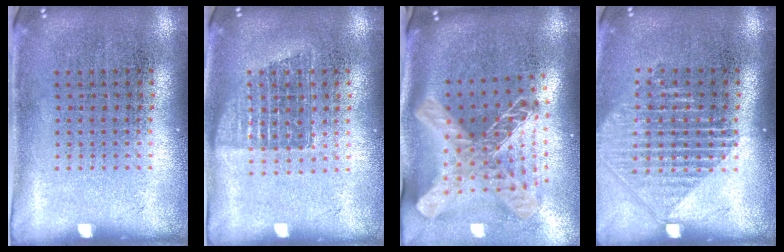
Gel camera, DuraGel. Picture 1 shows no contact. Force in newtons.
{"total": 1.2, "press": 1.1, "slide": 0.6}
{"total": 2.8, "press": 2.0, "slide": 2.0}
{"total": 1.4, "press": 1.2, "slide": 0.7}